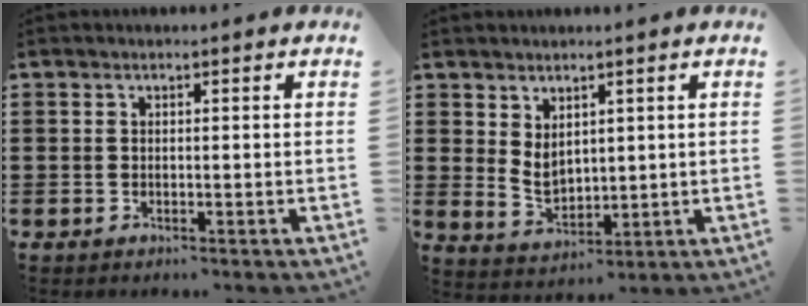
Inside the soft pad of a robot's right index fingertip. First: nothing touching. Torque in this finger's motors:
{"motor_torque": [1.01, 1.13, 0.18, 0.04]}